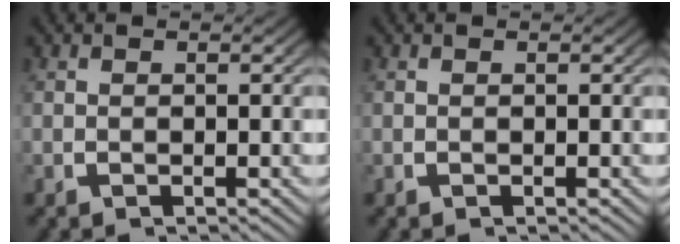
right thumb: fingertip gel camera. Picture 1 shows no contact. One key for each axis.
{"total": 0.0}